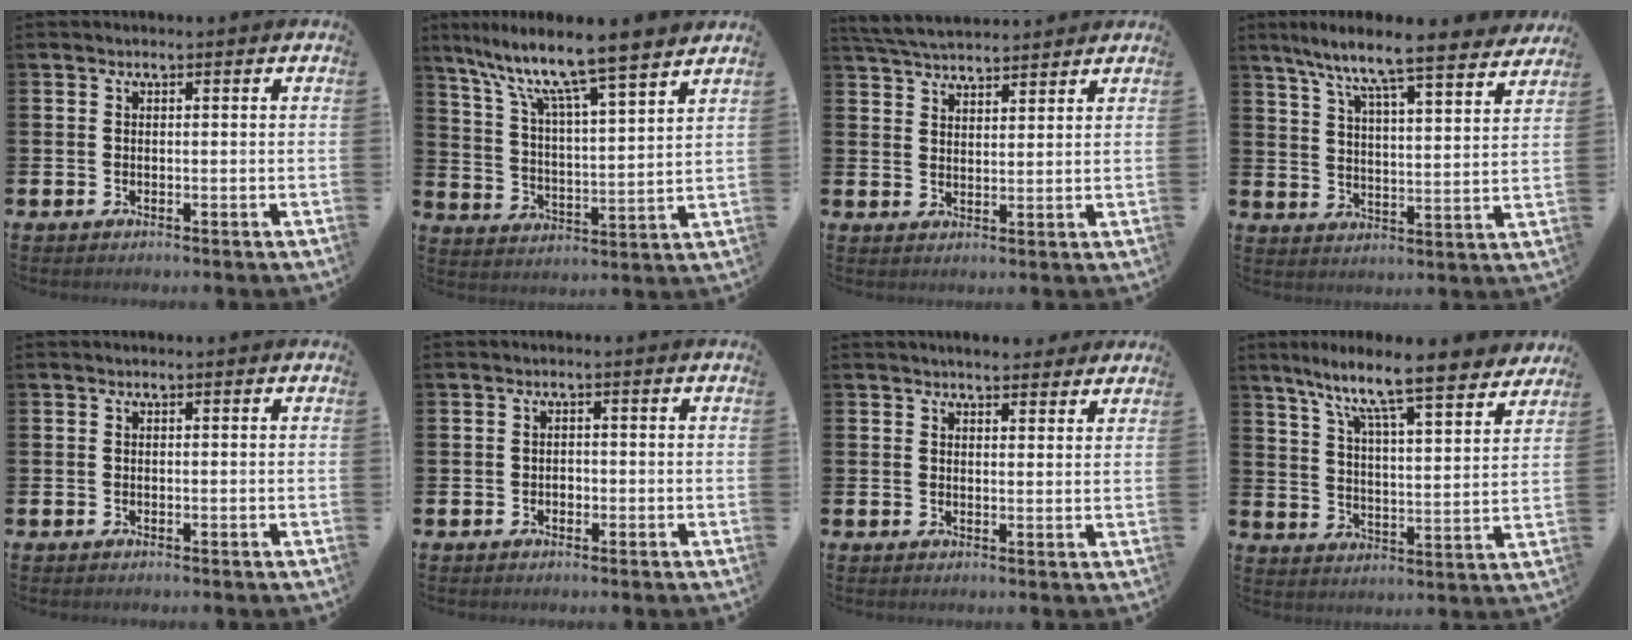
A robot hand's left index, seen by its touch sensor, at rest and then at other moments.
{"total": 10.6, "force": [9.3, 0.6, 5.1], "torque": [-0.126, -0.064, 0.154]}
{"total": 4.6, "force": [4.5, 0.6, 0.6], "torque": [-0.029, -0.019, 0.083]}
{"total": 8.8, "force": [8.2, 0.1, 3.2], "torque": [-0.084, -0.065, 0.136]}
{"total": 0.0}
{"total": 0.9, "force": [-0.3, 0.8, 0.4], "torque": [-0.007, 0.002, -0.008]}
{"total": 3.0, "force": [3.0, 0.4, 0.0], "torque": [-0.003, -0.013, 0.055]}
{"total": 9.7, "force": [8.6, 0.5, 4.5], "torque": [-0.110, -0.066, 0.142]}